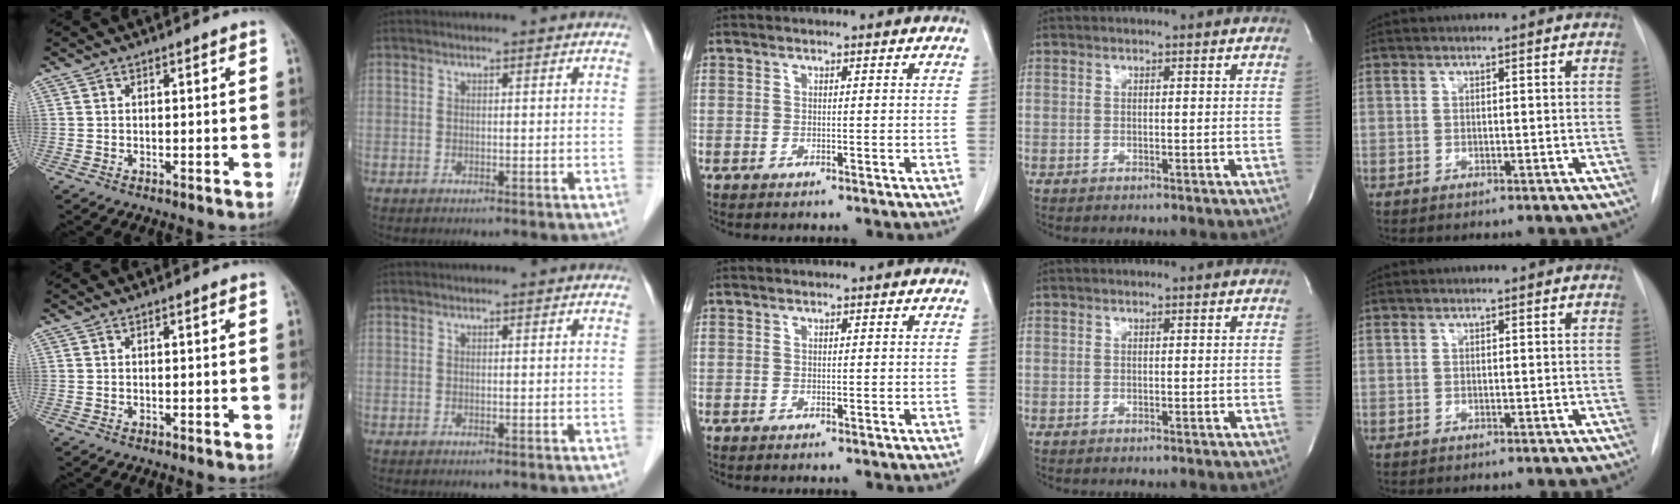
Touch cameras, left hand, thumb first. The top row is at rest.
{}